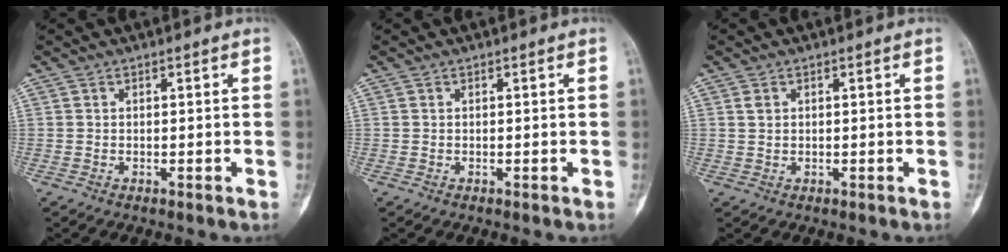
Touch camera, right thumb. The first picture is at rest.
{"total": 0.0}
{"total": 1.4, "force": [0.5, 1.0, 0.9], "torque": [-0.018, -0.001, 0.013]}